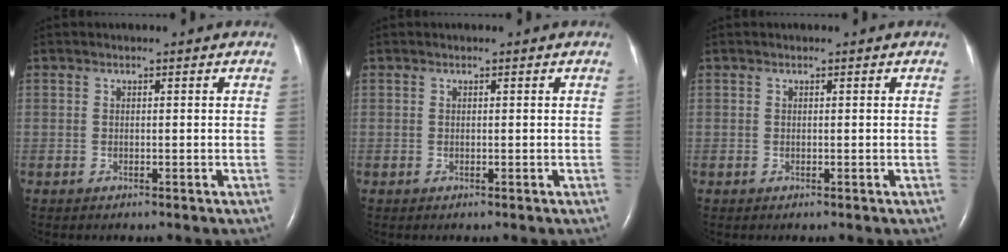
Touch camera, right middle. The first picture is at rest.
{"total": 0.0}
{"total": 0.0}